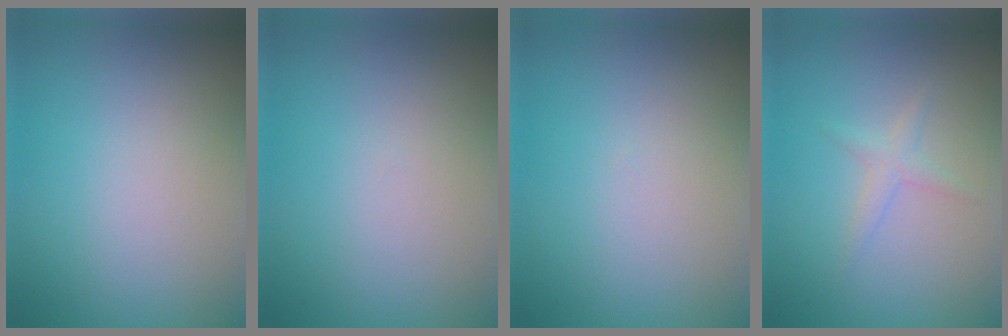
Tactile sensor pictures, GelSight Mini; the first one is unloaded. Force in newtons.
{"total": 0.0}
{"total": 0.0}
{"total": 1.3, "press": 1.3, "slide": 0.1}